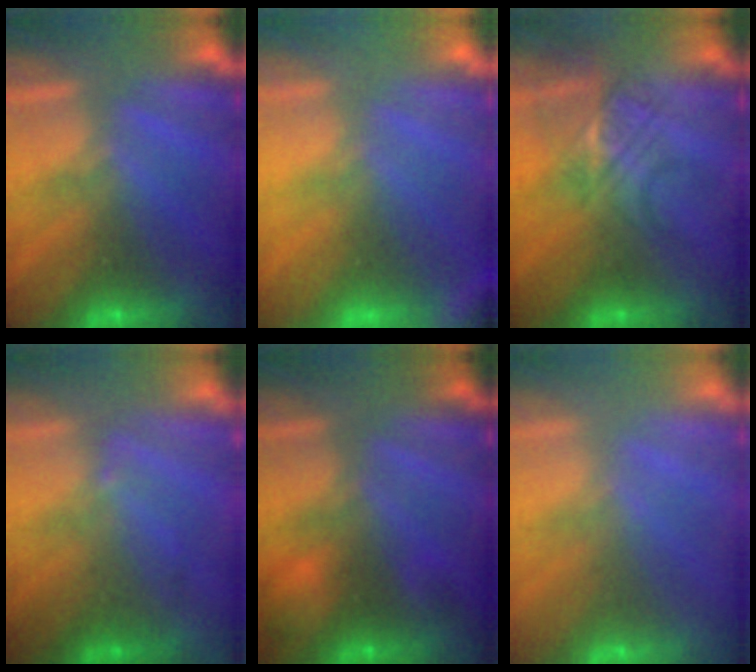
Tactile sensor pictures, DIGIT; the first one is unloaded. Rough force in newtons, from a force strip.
{"total": 2.9}
{"total": 2.4}
{"total": 2.1}
{"total": 2.3}
{"total": 2.2}